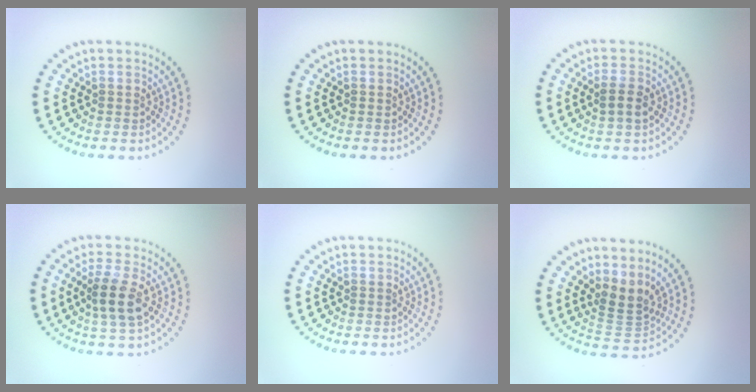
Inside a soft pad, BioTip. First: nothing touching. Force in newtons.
{"total": 0.0}
{"total": 1.8, "press": 1.7, "slide": 0.4}
{"total": 3.7, "press": 3.4, "slide": 1.3}
{"total": 0.0}
{"total": 2.8, "press": 2.0, "slide": 2.0}